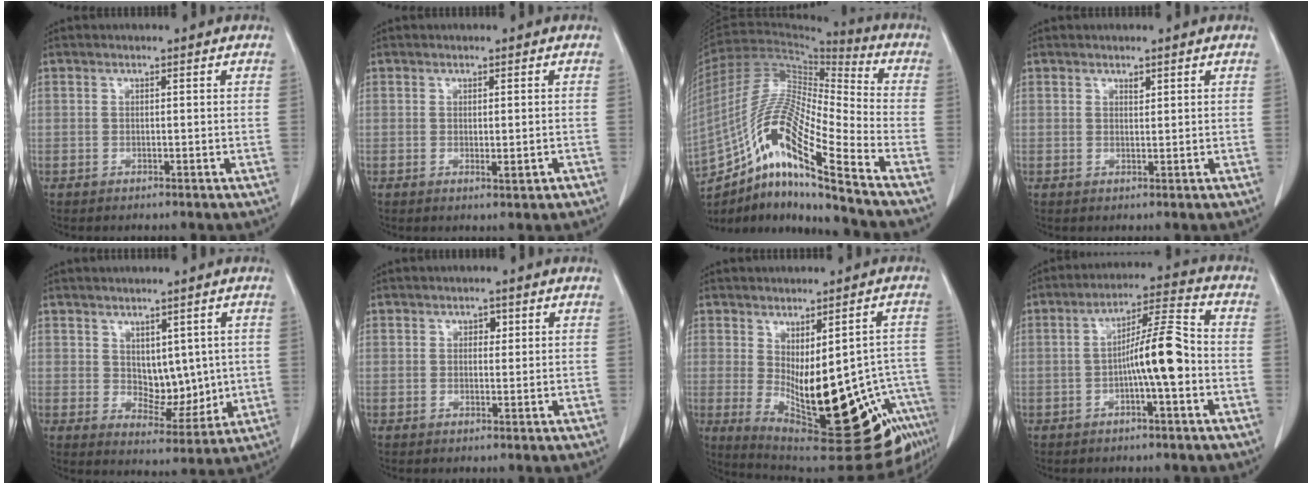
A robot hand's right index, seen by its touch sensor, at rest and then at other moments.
{"total": 1.8, "force": [-0.6, 0.4, 1.7], "torque": [-0.024, -0.006, -0.004]}
{"total": 18.7, "force": [-12.2, 0.7, 14.2], "torque": [-0.289, -0.009, -0.221]}
{"total": 1.5, "force": [1.0, 0.8, 0.7], "torque": [-0.008, -0.005, 0.017]}
{"total": 6.8, "force": [1.1, 4.1, 5.3], "torque": [-0.072, -0.005, 0.034]}
{"total": 1.4, "force": [0.6, 1.0, 0.9], "torque": [-0.010, -0.002, 0.007]}
{"total": 22.2, "force": [-9.0, 6.0, 19.3], "torque": [-0.204, -0.017, -0.107]}
{"total": 9.2, "force": [-1.8, 0.7, 9.0], "torque": [-0.153, 0.020, -0.035]}